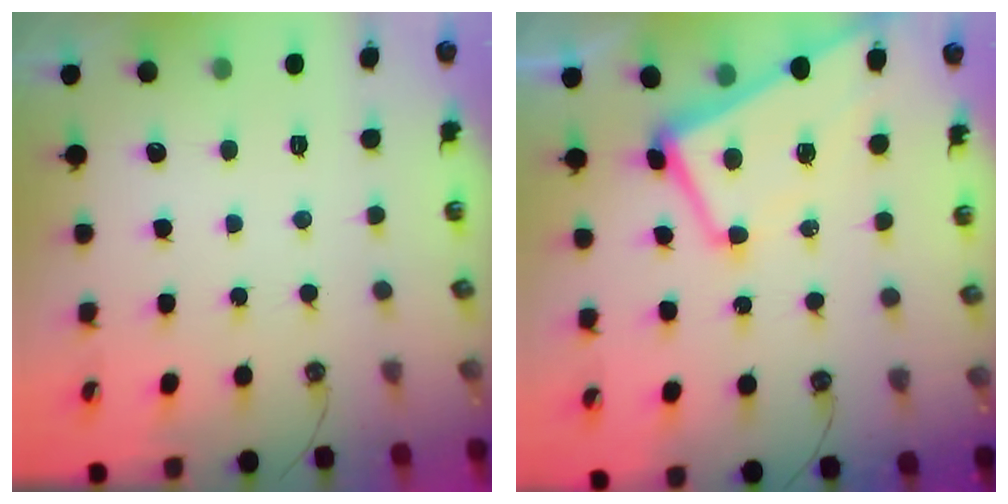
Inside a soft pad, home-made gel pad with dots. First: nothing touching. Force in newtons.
{"total": 1.0, "press": 0.2, "slide": 1.0}